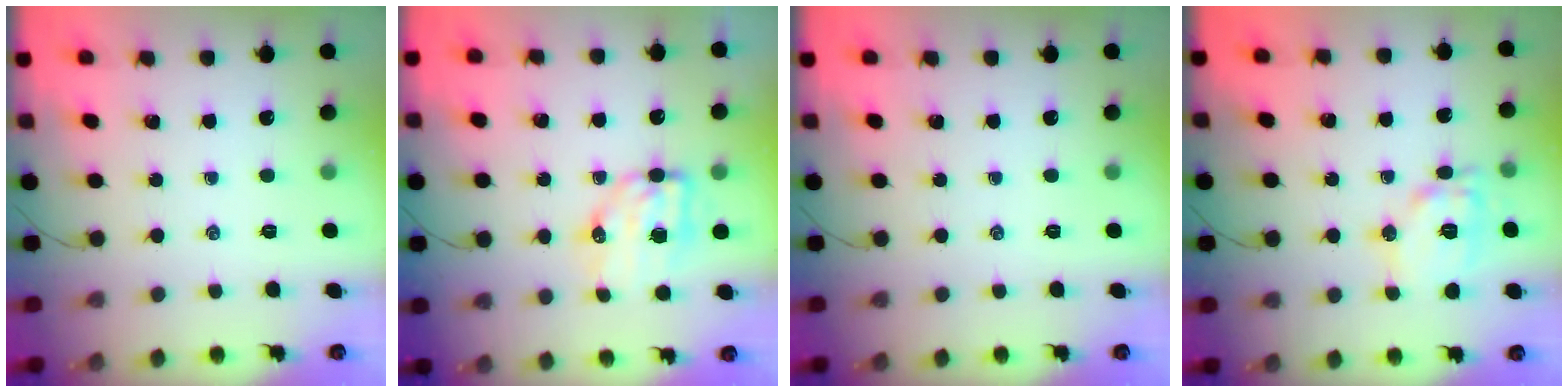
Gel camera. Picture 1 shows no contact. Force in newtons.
{"total": 7.9, "press": 7.8, "slide": 1.4}
{"total": 0.0}
{"total": 12.4, "press": 12.4, "slide": 0.4}